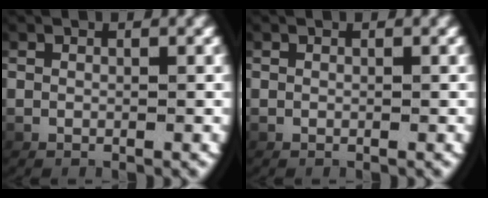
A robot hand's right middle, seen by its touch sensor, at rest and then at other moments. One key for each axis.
{"total": 0.0}